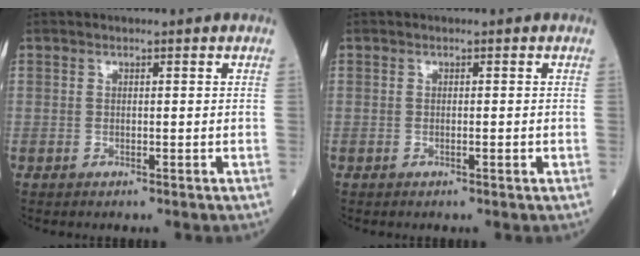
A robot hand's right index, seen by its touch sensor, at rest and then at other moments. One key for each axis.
{"total": 0.9, "fx": -0.2, "fy": 0.1, "fz": 0.9, "tx": -0.014, "ty": -0.002, "tz": -0.002}